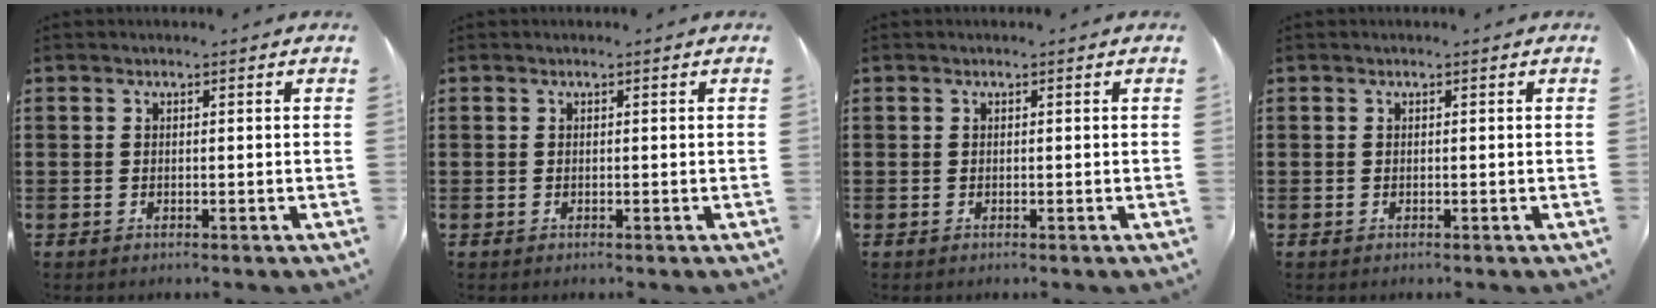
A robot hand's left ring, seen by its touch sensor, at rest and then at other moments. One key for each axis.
{"total": 0.0}
{"total": 0.0}
{"total": 0.0}